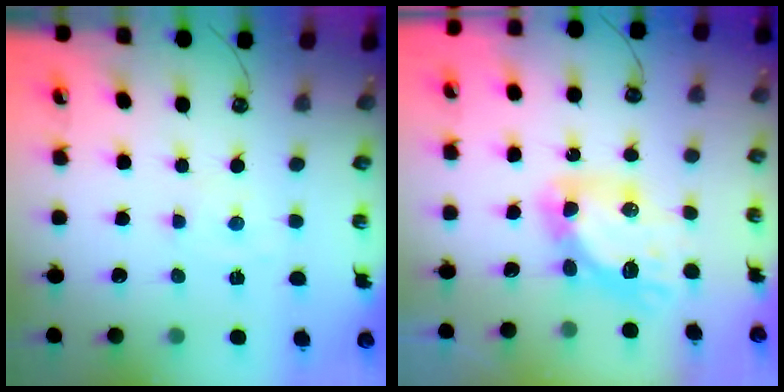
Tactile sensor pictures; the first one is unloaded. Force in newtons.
{"total": 12.7, "press": 12.7, "slide": 1.3}